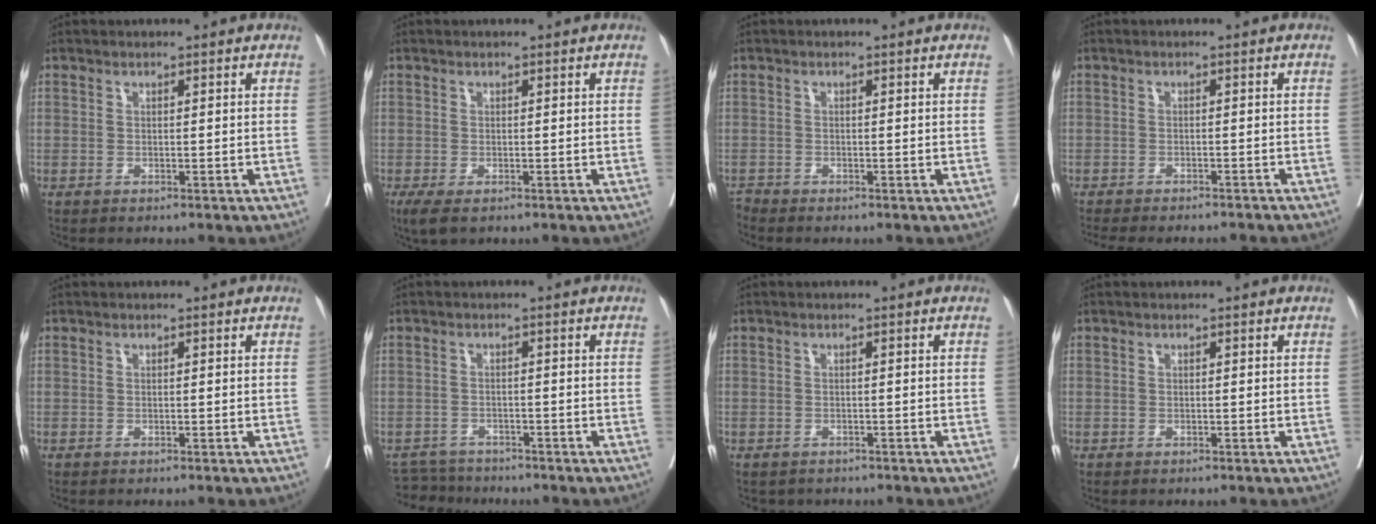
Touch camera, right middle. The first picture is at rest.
{"total": 2.9, "force": [-1.8, 1.1, 2.0], "torque": [-0.037, -0.010, -0.028]}
{"total": 0.8, "force": [-0.7, -0.2, -0.3], "torque": [0.003, -0.007, -0.017]}
{"total": 12.1, "force": [-11.0, 1.7, 4.5], "torque": [-0.061, -0.013, -0.136]}
{"total": 0.0}
{"total": 4.3, "force": [-4.2, 0.9, -0.6], "torque": [0.011, -0.007, -0.073]}
{"total": 2.3, "force": [-2.0, 1.1, 0.2], "torque": [-0.006, 0.000, -0.027]}
{"total": 0.0}